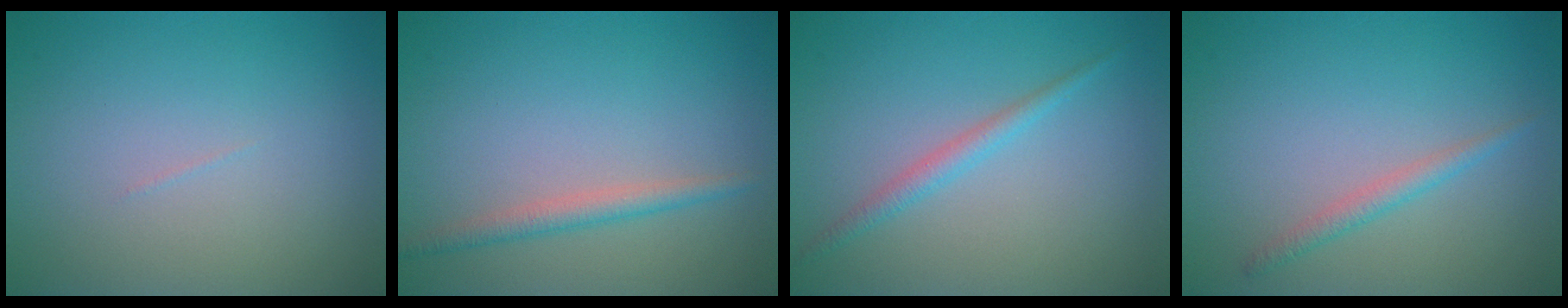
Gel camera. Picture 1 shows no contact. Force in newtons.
{"total": 2.0, "press": 2.0, "slide": 0.0}
{"total": 1.7, "press": 1.7, "slide": 0.1}
{"total": 1.5, "press": 1.5, "slide": 0.0}